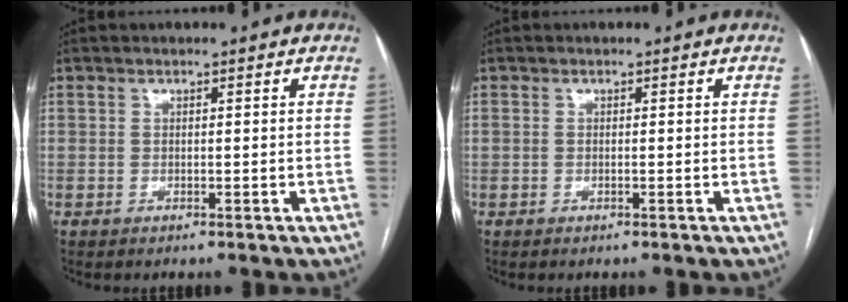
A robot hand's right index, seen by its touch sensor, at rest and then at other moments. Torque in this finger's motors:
{"motor_torque": [0.05, 0.03, -0.02, 0.00]}